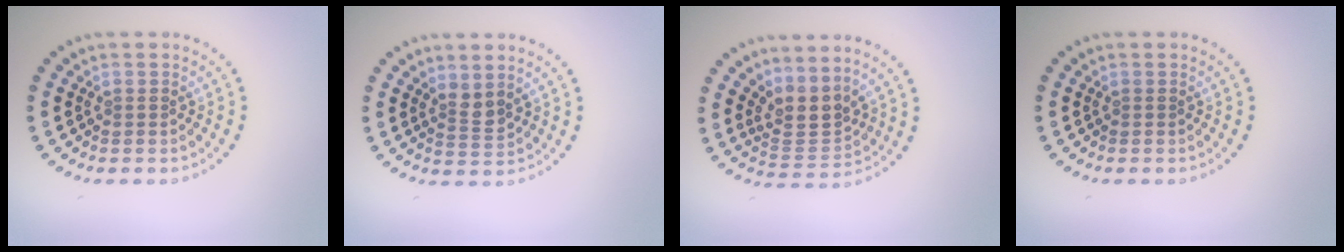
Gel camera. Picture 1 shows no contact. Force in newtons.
{"total": 1.7, "press": 1.3, "slide": 1.1}
{"total": 3.1, "press": 2.2, "slide": 2.1}
{"total": 0.0}